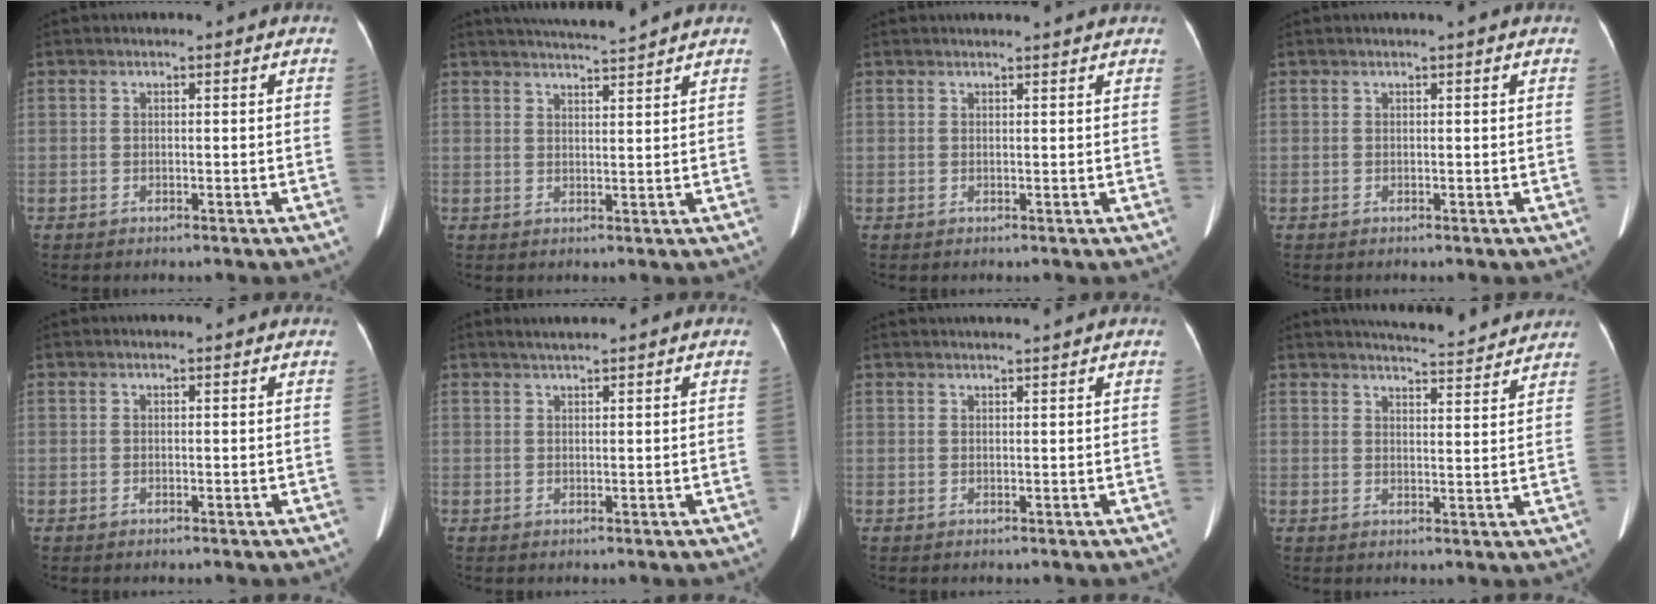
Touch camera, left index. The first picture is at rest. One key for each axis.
{"total": 6.1, "fx": 5.7, "fy": -0.9, "fz": 1.9, "tx": -0.033, "ty": 0.009, "tz": 0.086}
{"total": 3.2, "fx": 3.1, "fy": 0.0, "fz": 0.8, "tx": -0.012, "ty": 0.014, "tz": 0.035}
{"total": 0.0}
{"total": 0.7, "fx": 0.7, "fy": 0.1, "fz": 0.1, "tx": -0.008, "ty": 0.001, "tz": 0.004}
{"total": 1.9, "fx": 1.7, "fy": -0.2, "fz": 0.9, "tx": -0.017, "ty": 0.008, "tz": 0.034}
{"total": 3.6, "fx": 3.4, "fy": -0.6, "fz": 1.0, "tx": -0.009, "ty": 0.018, "tz": 0.046}
{"total": 11.1, "fx": 10.7, "fy": 0.7, "fz": 3.1, "tx": -0.046, "ty": 0.005, "tz": 0.131}